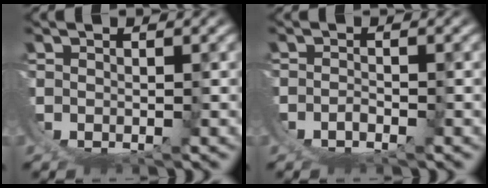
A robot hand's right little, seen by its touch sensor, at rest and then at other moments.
{"total": 1.1, "force": [-1.0, 0.0, 0.4], "torque": [-0.002, 0.004, -0.023]}